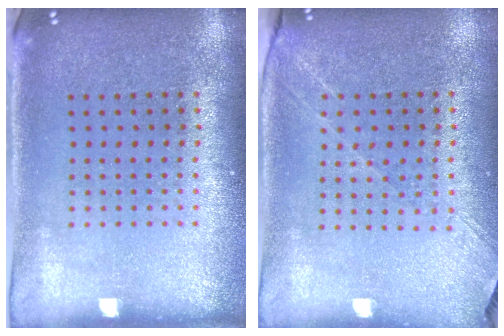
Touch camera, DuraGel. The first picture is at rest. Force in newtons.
{"total": 1.3, "press": 1.2, "slide": 0.5}